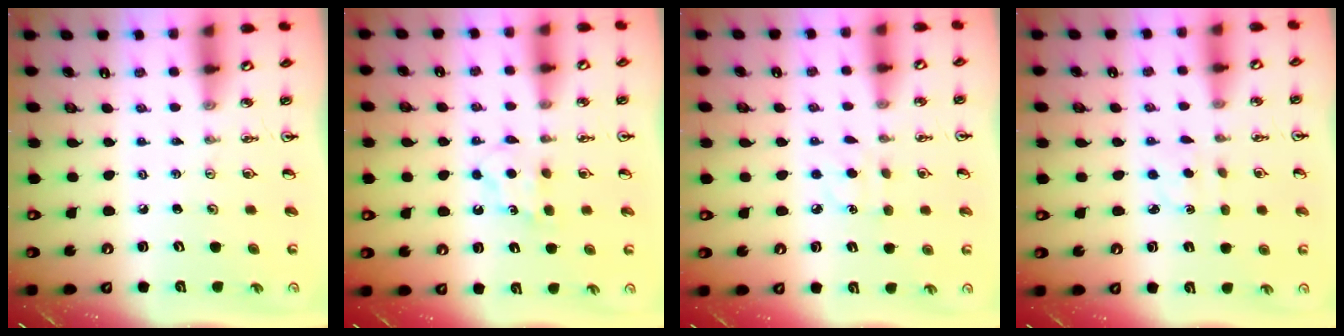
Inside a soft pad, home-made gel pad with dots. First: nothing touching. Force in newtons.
{"total": 4.7, "press": 4.7, "slide": 0.7}
{"total": 5.0, "press": 4.9, "slide": 0.5}
{"total": 1.7, "press": 1.6, "slide": 0.6}